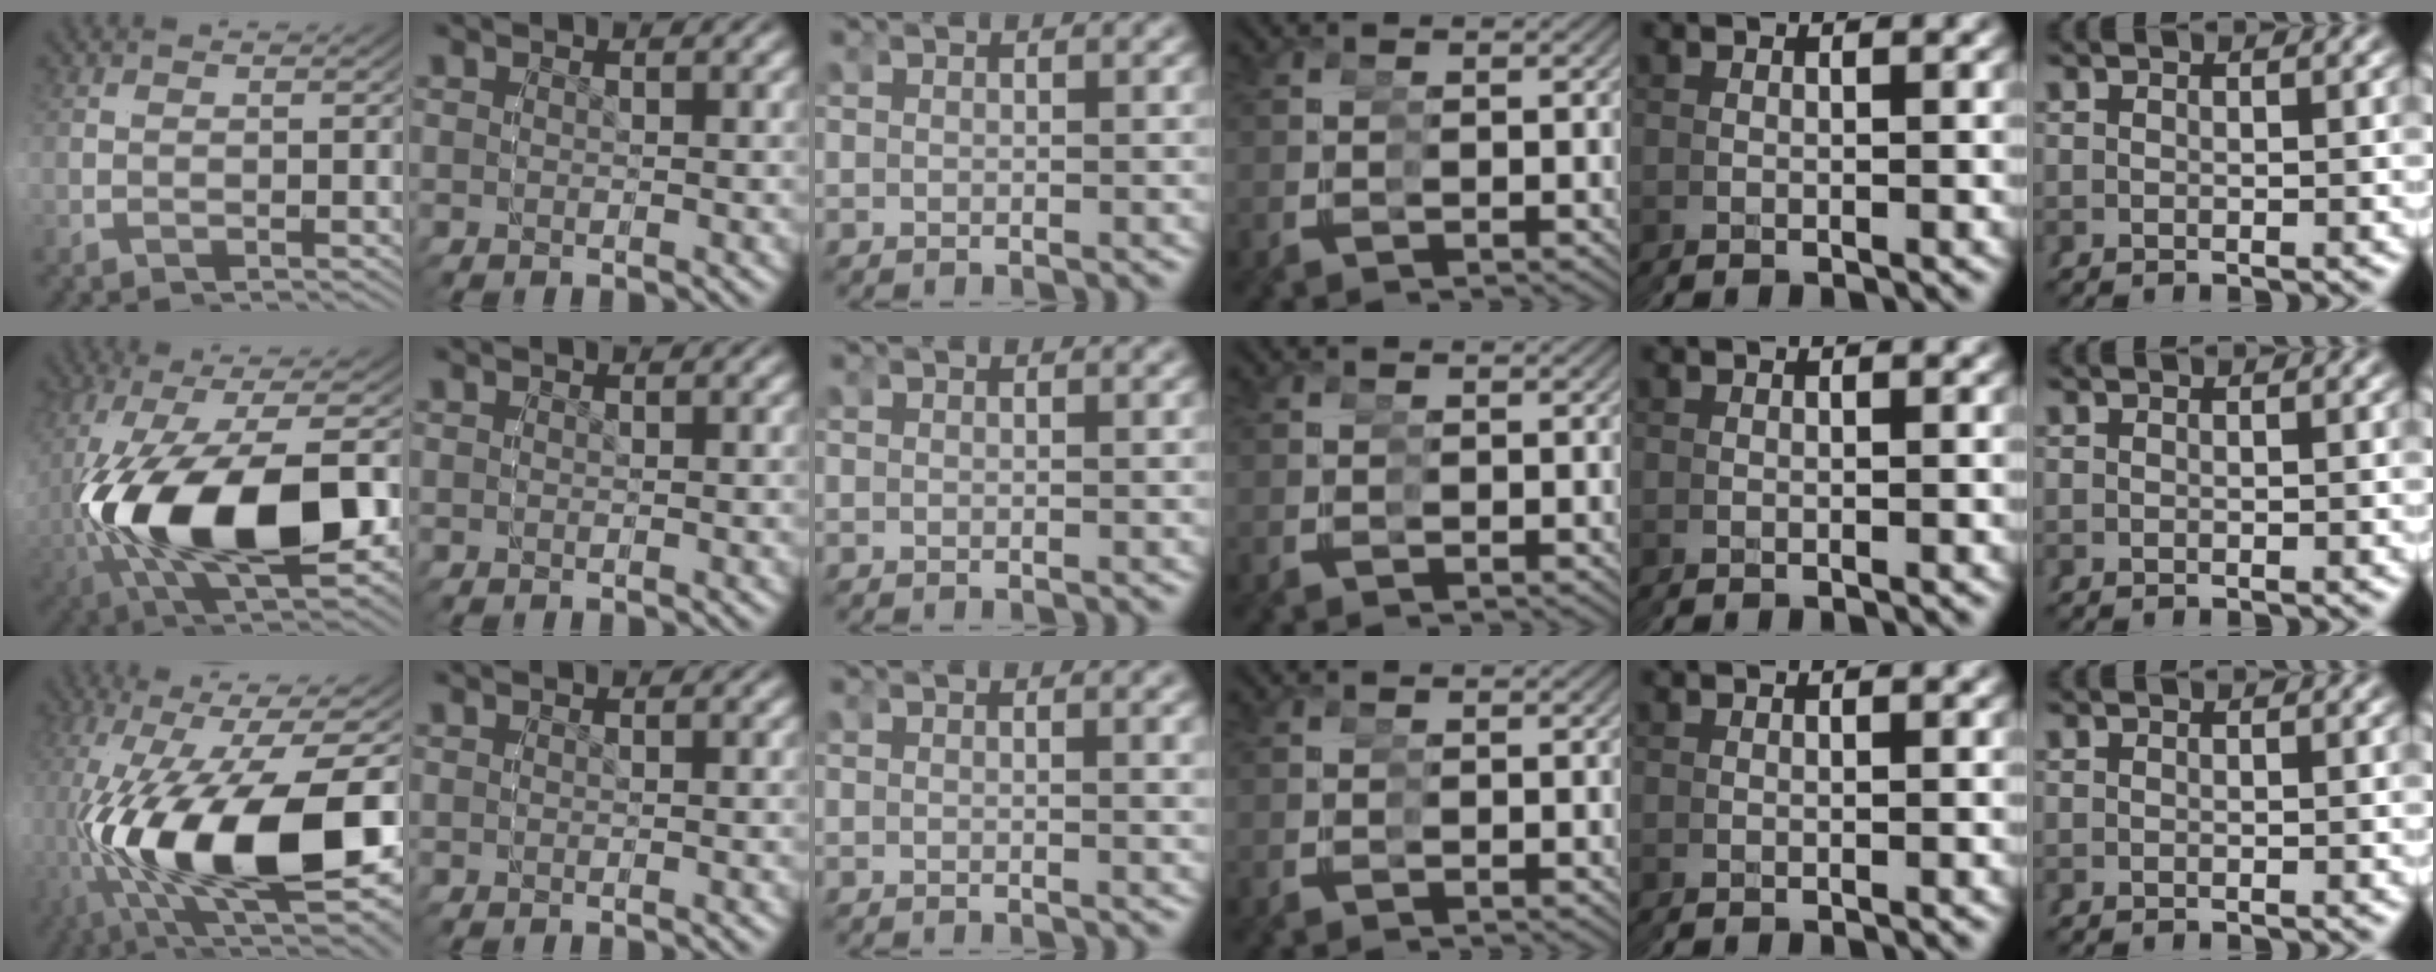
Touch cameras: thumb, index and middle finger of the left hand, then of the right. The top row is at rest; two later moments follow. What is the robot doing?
{"motion": "grasp_and_lifting", "object": "legos"}